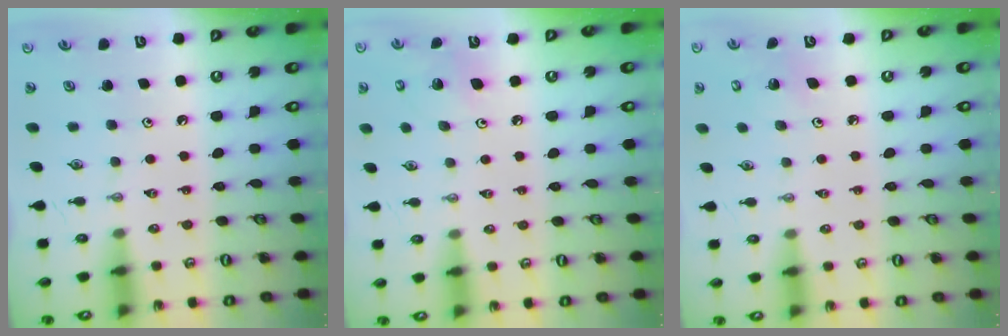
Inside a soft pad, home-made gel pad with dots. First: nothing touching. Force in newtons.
{"total": 6.6, "press": 6.3, "slide": 2.2}
{"total": 3.5, "press": 3.5, "slide": 0.3}